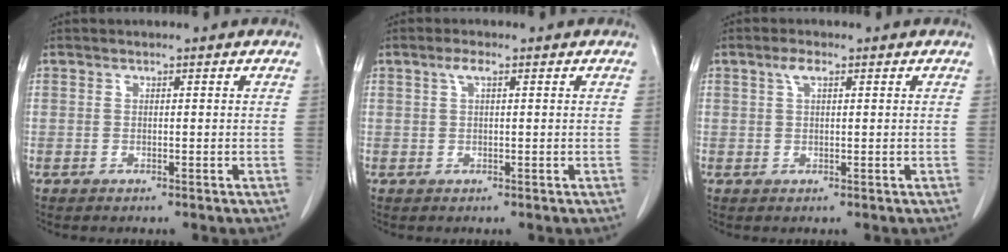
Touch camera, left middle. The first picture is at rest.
{"total": 1.7, "force": [0.8, 0.3, 1.5], "torque": [-0.033, 0.007, 0.016]}
{"total": 1.9, "force": [0.9, 0.6, 1.5], "torque": [-0.034, 0.007, 0.020]}